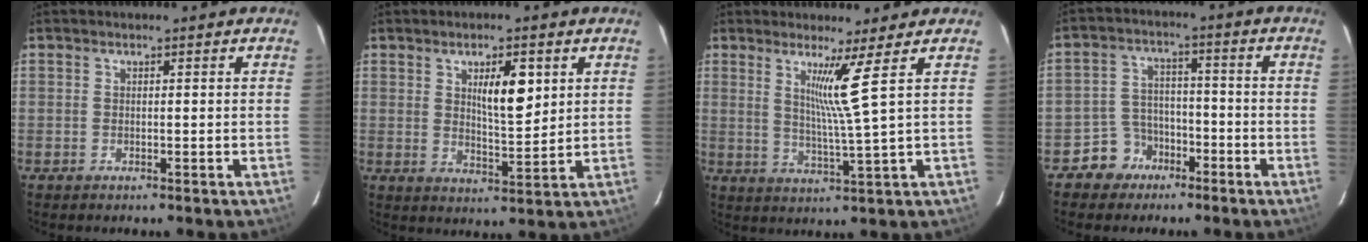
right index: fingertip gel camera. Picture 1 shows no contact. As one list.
[{"total": 7.4, "force": [2.6, 2.2, 6.6], "torque": [-0.108, -0.001, 0.046]}, {"total": 6.3, "force": [2.6, -2.4, 5.2], "torque": [-0.097, -0.023, 0.055]}, {"total": 6.7, "force": [-4.1, 5.2, 1.2], "torque": [-0.023, 0.017, -0.065]}]